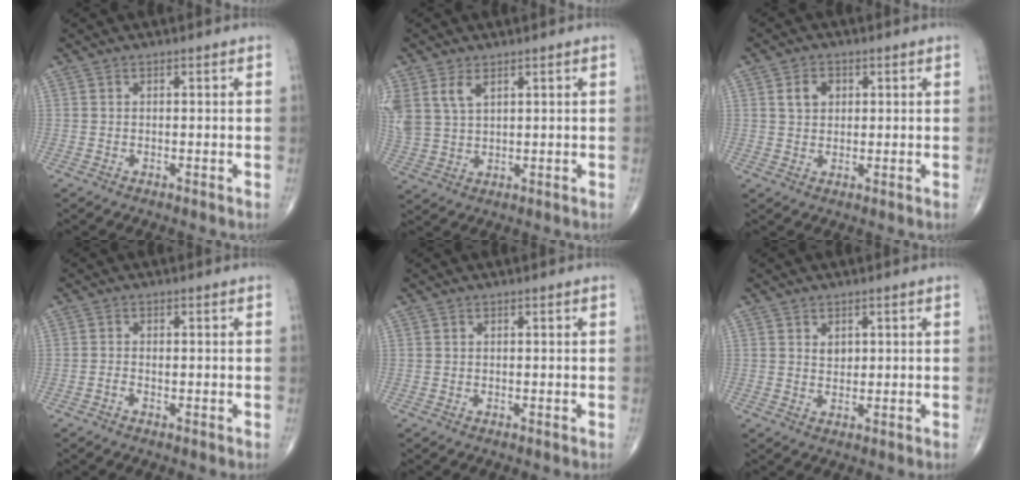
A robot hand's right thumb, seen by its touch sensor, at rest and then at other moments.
{"total": 7.1, "force": [3.5, 4.0, 4.6], "torque": [-0.106, -0.004, 0.082]}
{"total": 4.0, "force": [1.2, 3.1, 2.2], "torque": [-0.025, 0.000, 0.021]}
{"total": 1.0, "force": [-0.5, 0.5, 0.7], "torque": [-0.017, 0.009, -0.008]}
{"total": 0.0}
{"total": 2.0, "force": [0.8, 1.5, 1.2], "torque": [-0.012, -0.006, 0.015]}